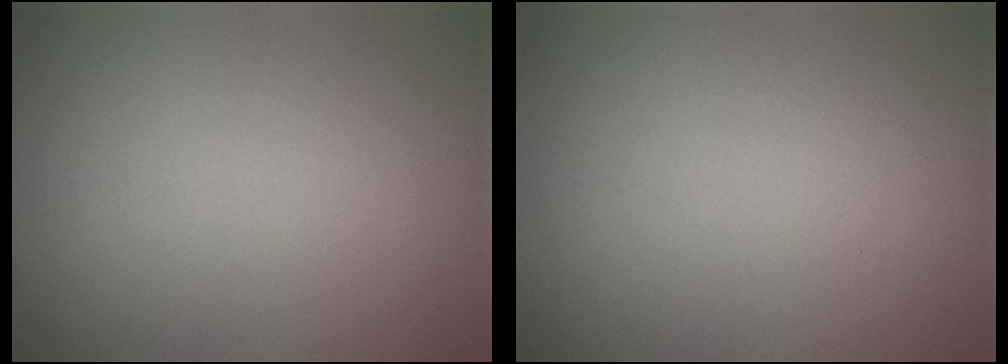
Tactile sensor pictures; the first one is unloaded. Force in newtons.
{"total": 0.0}